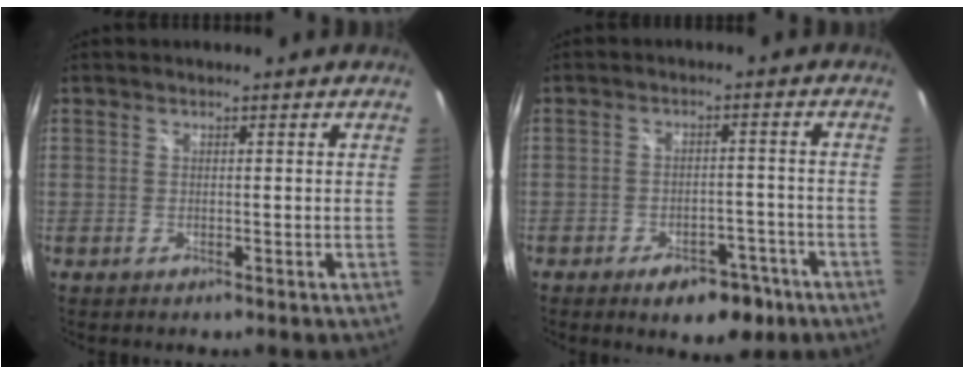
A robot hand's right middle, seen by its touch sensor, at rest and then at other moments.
{"total": 7.6, "force": [-5.1, 3.5, 4.4], "torque": [-0.073, 0.004, -0.061]}